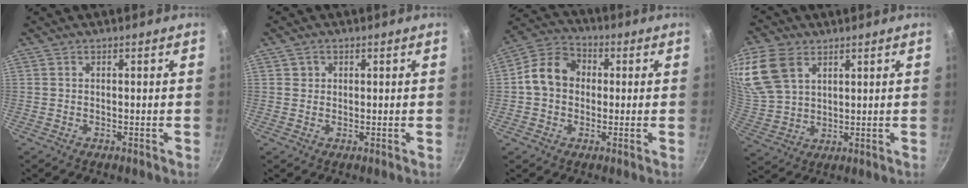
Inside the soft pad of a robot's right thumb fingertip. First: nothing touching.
{"total": 1.5, "force": [0.4, 1.4, 0.2], "torque": [0.004, 0.000, 0.005]}
{"total": 10.0, "force": [0.4, 8.3, 5.6], "torque": [-0.068, 0.023, -0.016]}
{"total": 13.8, "force": [6.3, 9.1, 8.1], "torque": [-0.168, -0.006, 0.136]}